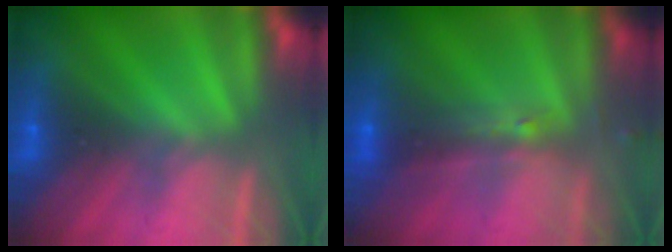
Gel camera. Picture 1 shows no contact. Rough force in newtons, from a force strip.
{"total": 2.4}